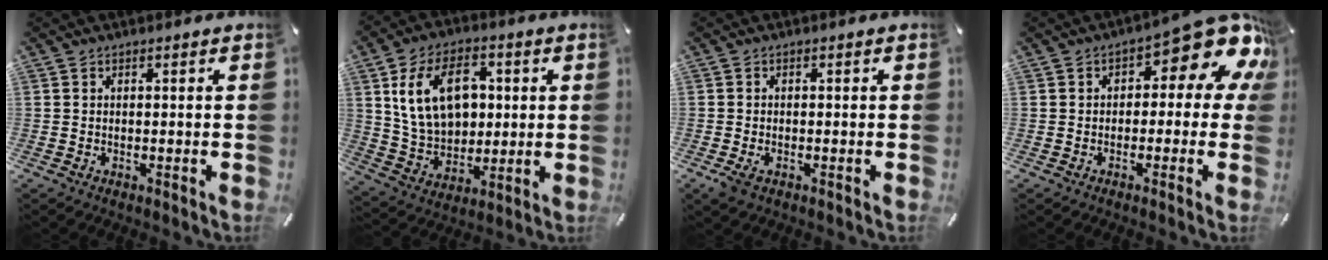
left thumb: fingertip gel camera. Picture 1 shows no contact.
{"total": 15.3, "force": [3.7, 11.5, 9.5], "torque": [-0.184, 0.005, 0.067]}
{"total": 2.0, "force": [-0.8, 1.3, 1.3], "torque": [-0.030, -0.002, -0.016]}
{"total": 11.7, "force": [5.8, 4.5, 9.1], "torque": [-0.116, -0.051, 0.095]}